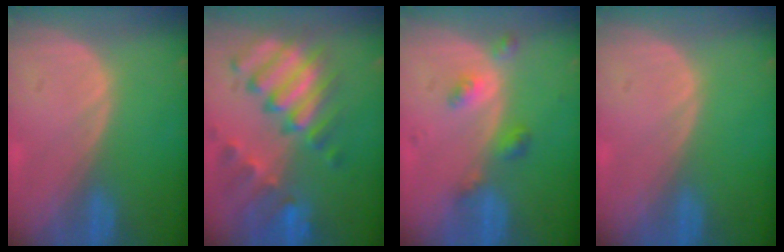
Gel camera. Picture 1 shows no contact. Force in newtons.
{"total": 11.3, "press": 9.8, "slide": 5.7}
{"total": 4.4, "press": 3.9, "slide": 2.0}
{"total": 0.0}